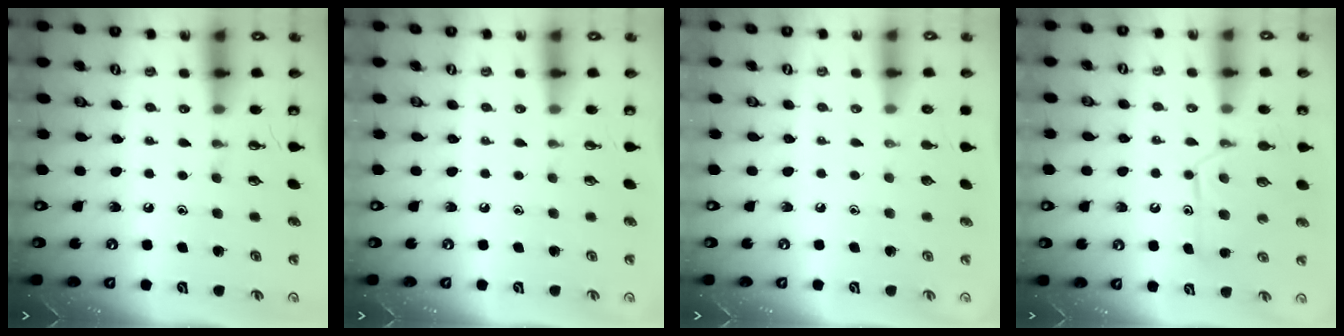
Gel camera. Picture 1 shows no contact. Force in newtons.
{"total": 0.0}
{"total": 0.0}
{"total": 12.2, "press": 12.2, "slide": 0.9}